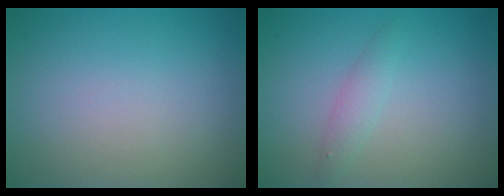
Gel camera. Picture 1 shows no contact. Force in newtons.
{"total": 1.4, "press": 1.4, "slide": 0.0}